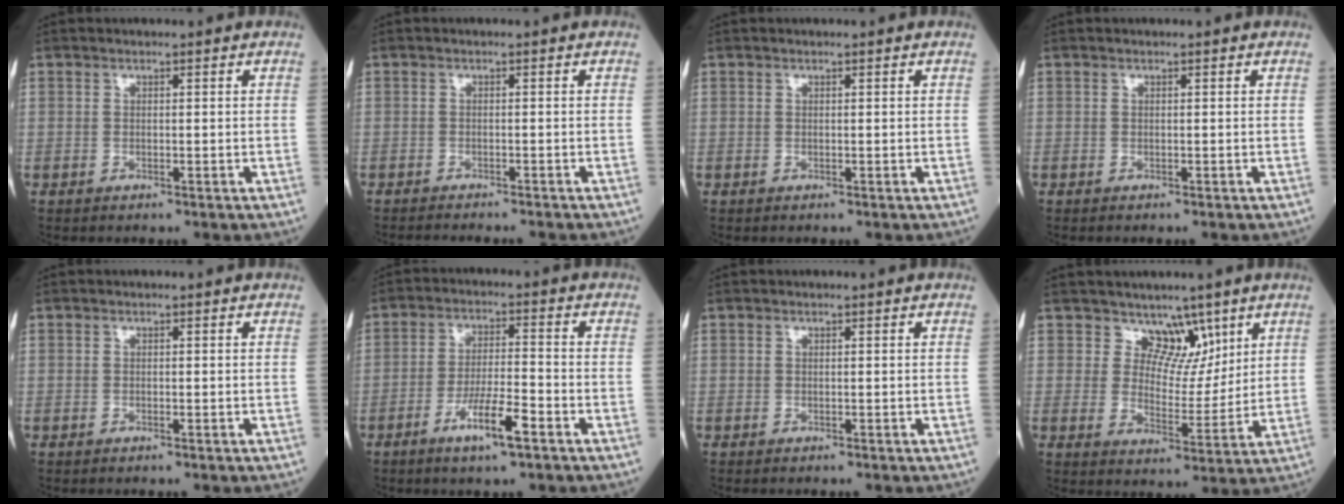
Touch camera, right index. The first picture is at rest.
{"total": 8.0, "force": [-7.5, 0.7, 2.9], "torque": [-0.031, -0.016, -0.097]}
{"total": 0.0}
{"total": 0.0}
{"total": 0.0}
{"total": 7.5, "force": [-4.1, 0.7, 6.3], "torque": [-0.118, -0.007, -0.073]}
{"total": 0.0}
{"total": 5.6, "force": [4.2, 3.5, 1.3], "torque": [-0.009, -0.010, 0.073]}